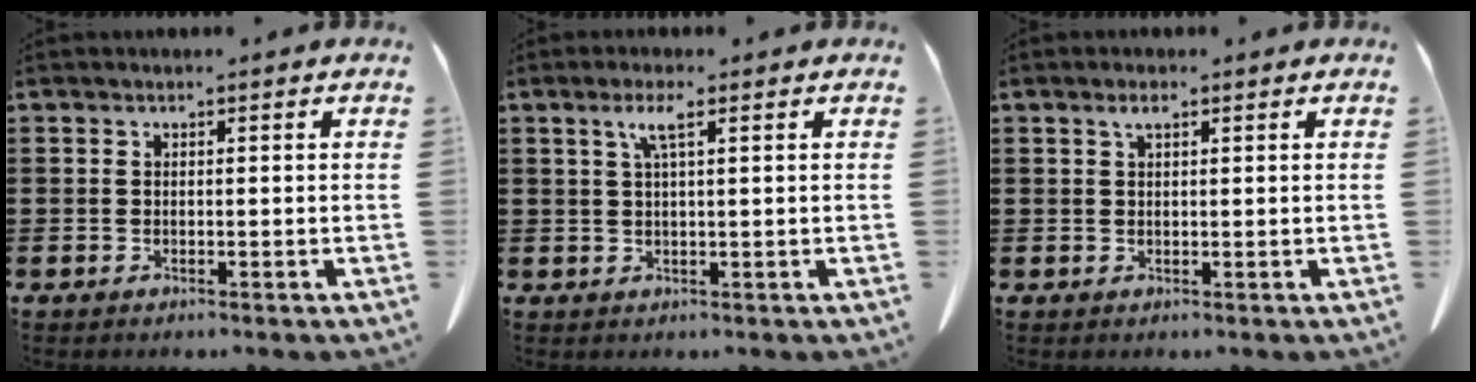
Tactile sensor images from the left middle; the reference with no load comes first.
{"total": 3.0, "force": [1.3, 0.2, 2.7], "torque": [-0.057, 0.004, 0.021]}
{"total": 1.5, "force": [0.8, 0.5, 1.2], "torque": [-0.026, 0.003, 0.013]}